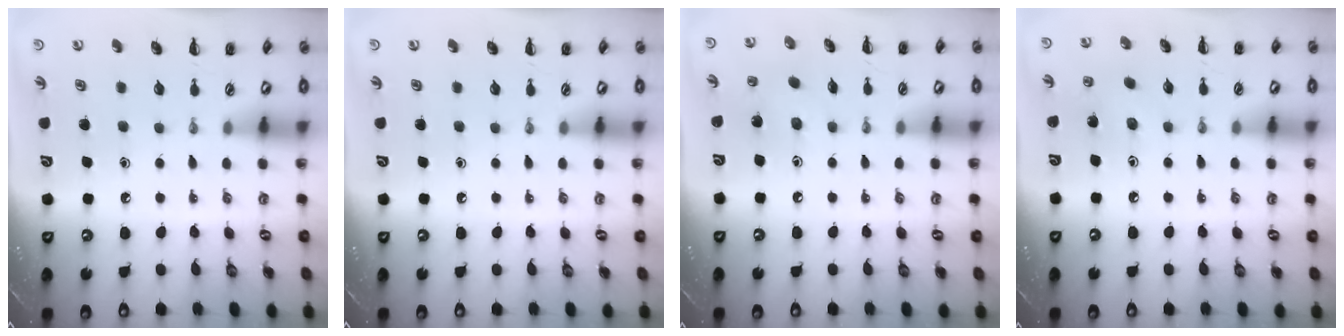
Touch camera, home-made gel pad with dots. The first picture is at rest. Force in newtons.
{"total": 0.0}
{"total": 4.0, "press": 3.9, "slide": 0.4}
{"total": 2.8, "press": 2.7, "slide": 0.8}